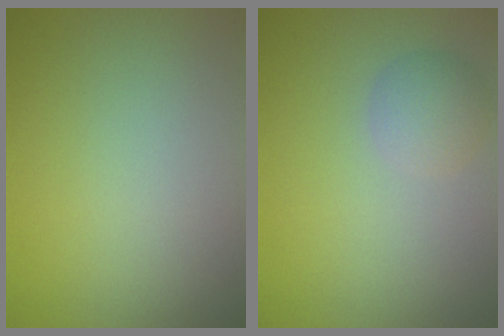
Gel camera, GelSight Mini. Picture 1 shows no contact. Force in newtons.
{"total": 2.2, "press": 2.2, "slide": 0.1}